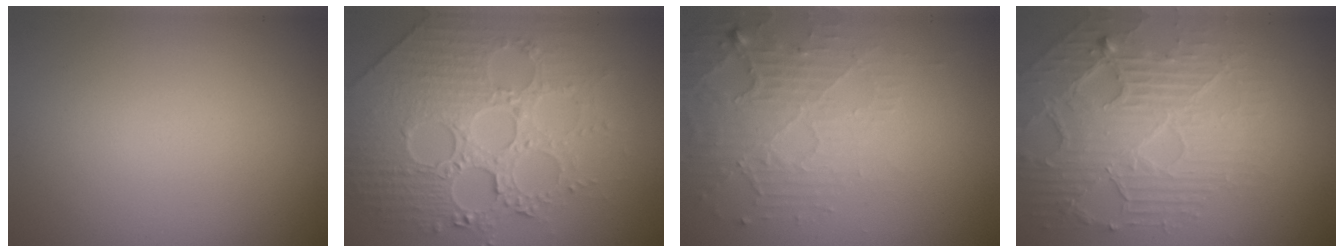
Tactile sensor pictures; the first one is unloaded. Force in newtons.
{"total": 8.1, "press": 6.0, "slide": 5.5}
{"total": 5.3, "press": 3.3, "slide": 4.1}
{"total": 6.2, "press": 4.7, "slide": 4.0}